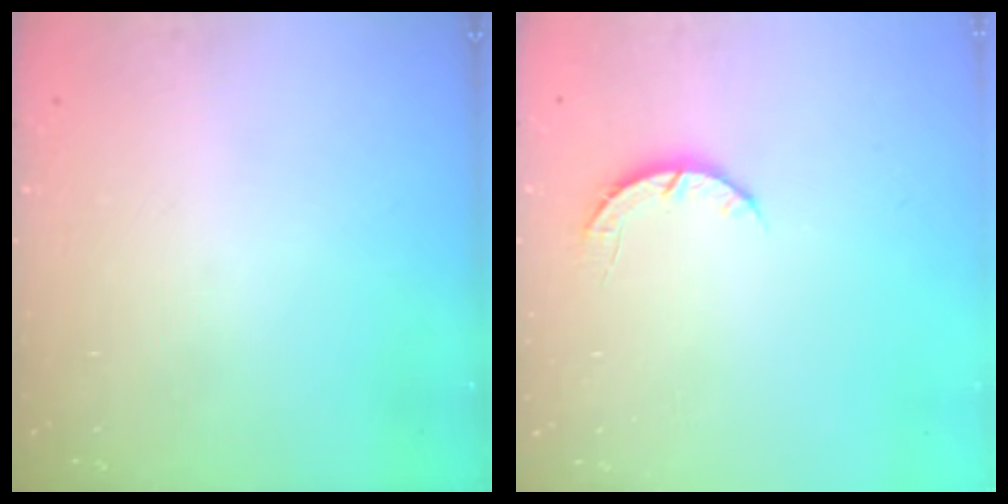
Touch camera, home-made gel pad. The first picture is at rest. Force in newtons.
{"total": 3.2, "press": 3.2, "slide": 0.4}